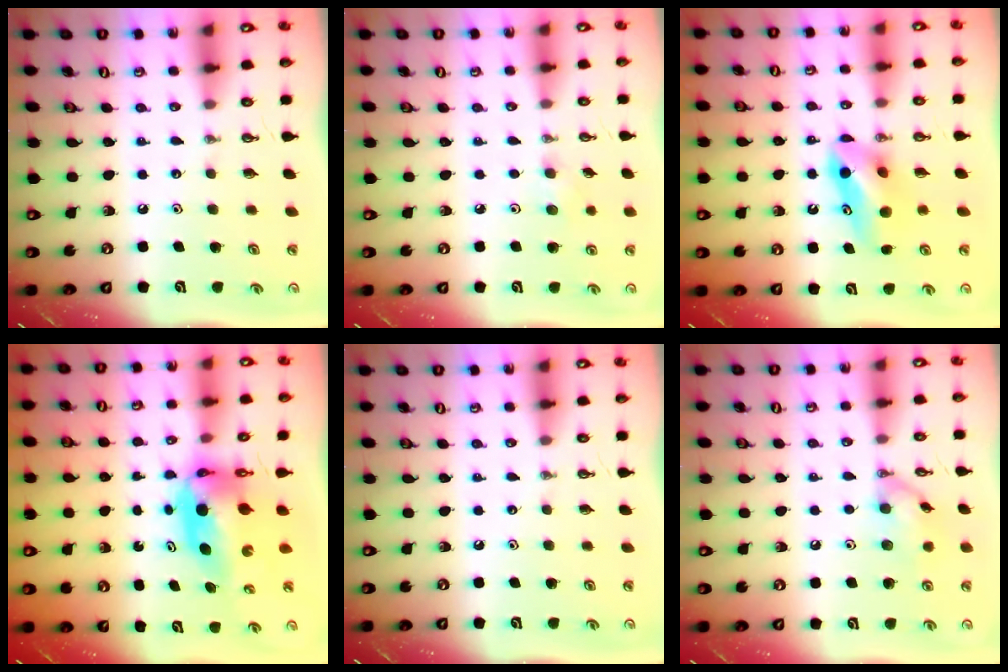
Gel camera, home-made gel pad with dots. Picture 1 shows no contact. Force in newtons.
{"total": 5.0, "press": 4.8, "slide": 1.4}
{"total": 8.3, "press": 8.1, "slide": 1.8}
{"total": 6.6, "press": 6.5, "slide": 0.6}
{"total": 0.0}
{"total": 10.3, "press": 10.2, "slide": 1.1}